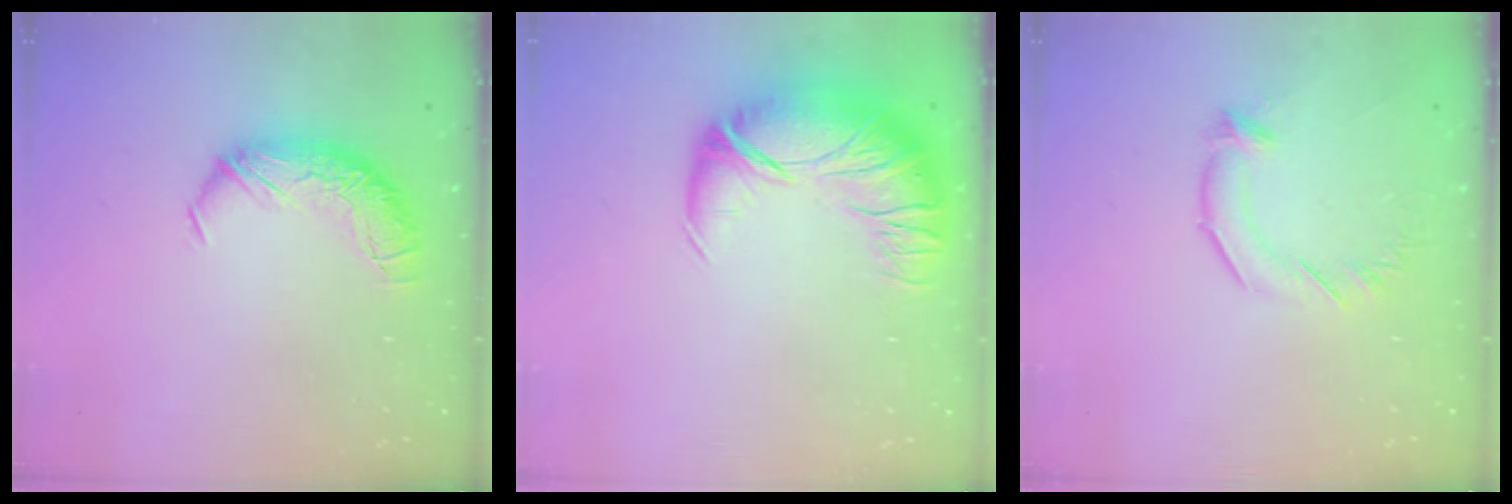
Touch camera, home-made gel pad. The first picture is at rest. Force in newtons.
{"total": 5.4, "press": 4.0, "slide": 3.6}
{"total": 3.0, "press": 3.0, "slide": 0.5}